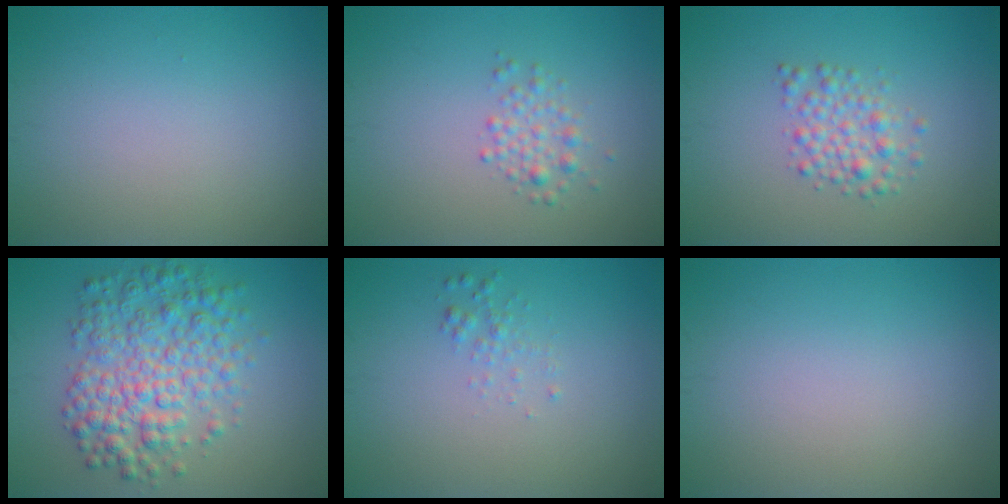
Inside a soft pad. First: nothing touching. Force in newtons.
{"total": 1.8, "press": 1.8, "slide": 0.1}
{"total": 2.5, "press": 2.5, "slide": 0.0}
{"total": 6.5, "press": 6.5, "slide": 0.1}
{"total": 1.0, "press": 1.0, "slide": 0.0}
{"total": 0.0}